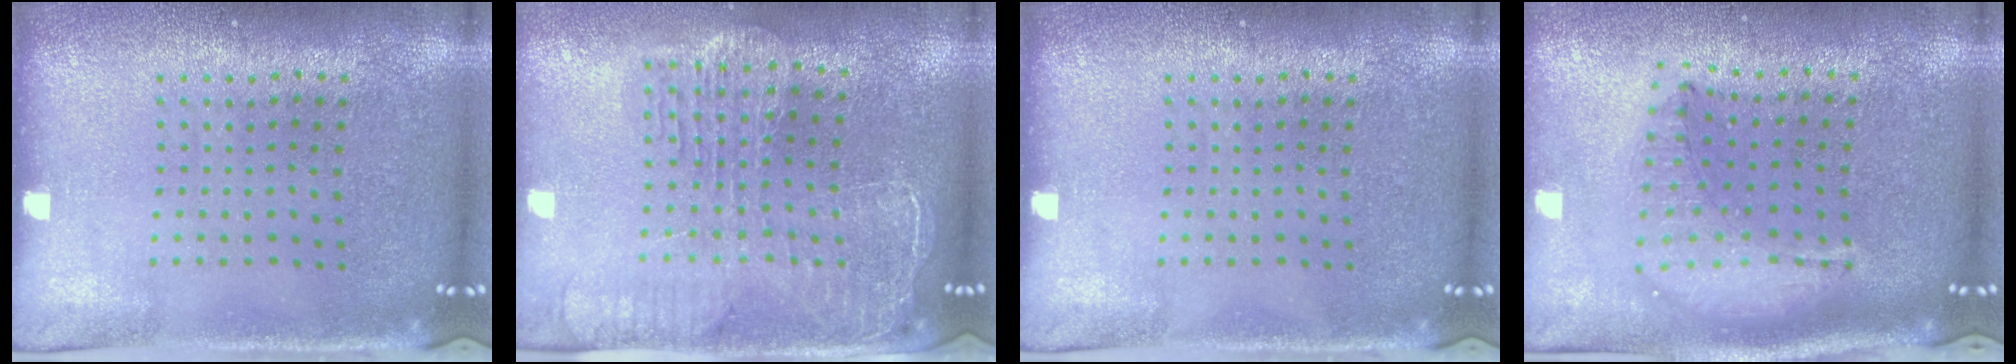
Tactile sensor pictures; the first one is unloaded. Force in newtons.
{"total": 2.3, "press": 2.0, "slide": 1.0}
{"total": 0.0}
{"total": 1.5, "press": 1.3, "slide": 0.7}